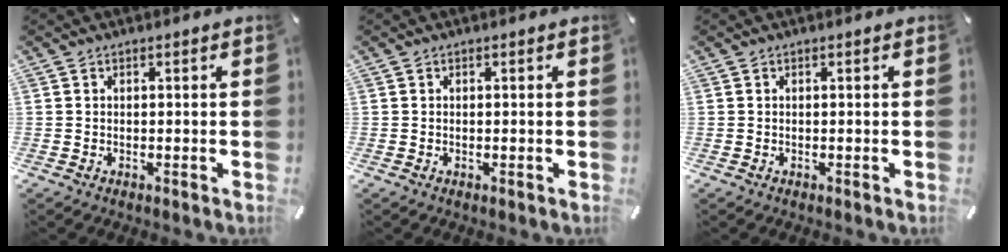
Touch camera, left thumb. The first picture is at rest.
{"total": 0.0}
{"total": 0.0}